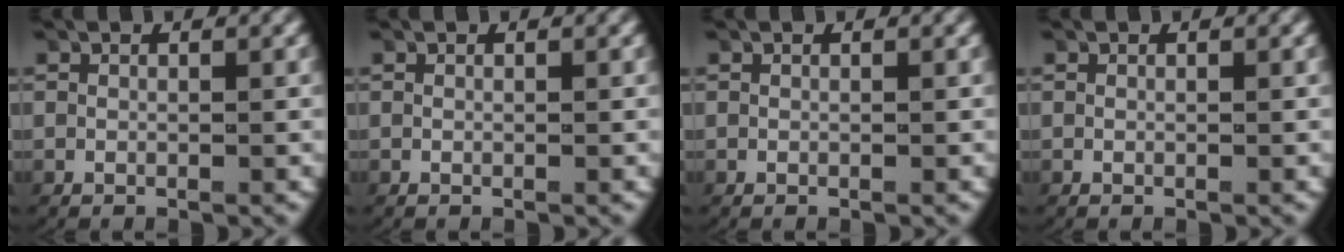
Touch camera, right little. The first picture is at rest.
{"total": 0.0}
{"total": 0.0}
{"total": 0.0}